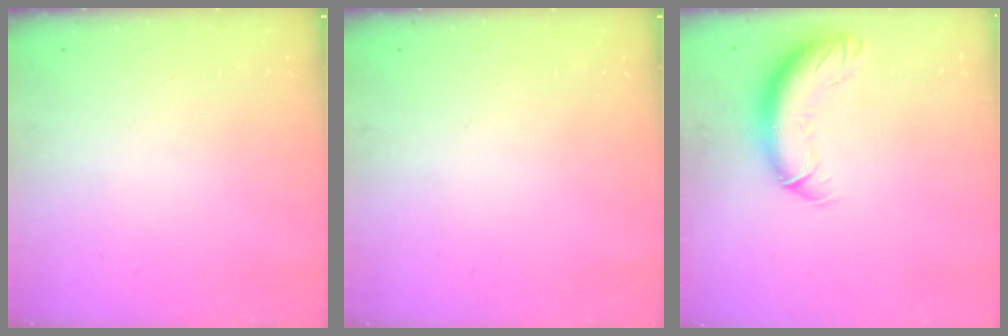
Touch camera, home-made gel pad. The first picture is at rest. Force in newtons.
{"total": 0.0}
{"total": 13.1, "press": 12.7, "slide": 3.3}